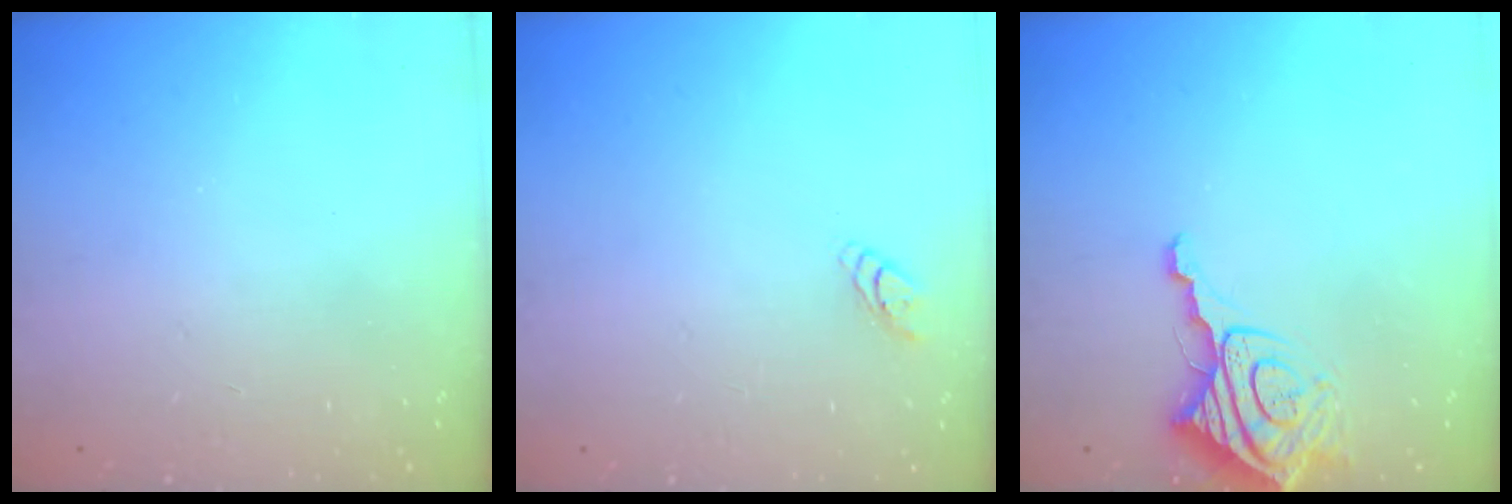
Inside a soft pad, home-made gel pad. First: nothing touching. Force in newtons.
{"total": 2.8, "press": 2.8, "slide": 0.3}
{"total": 11.2, "press": 11.2, "slide": 1.2}